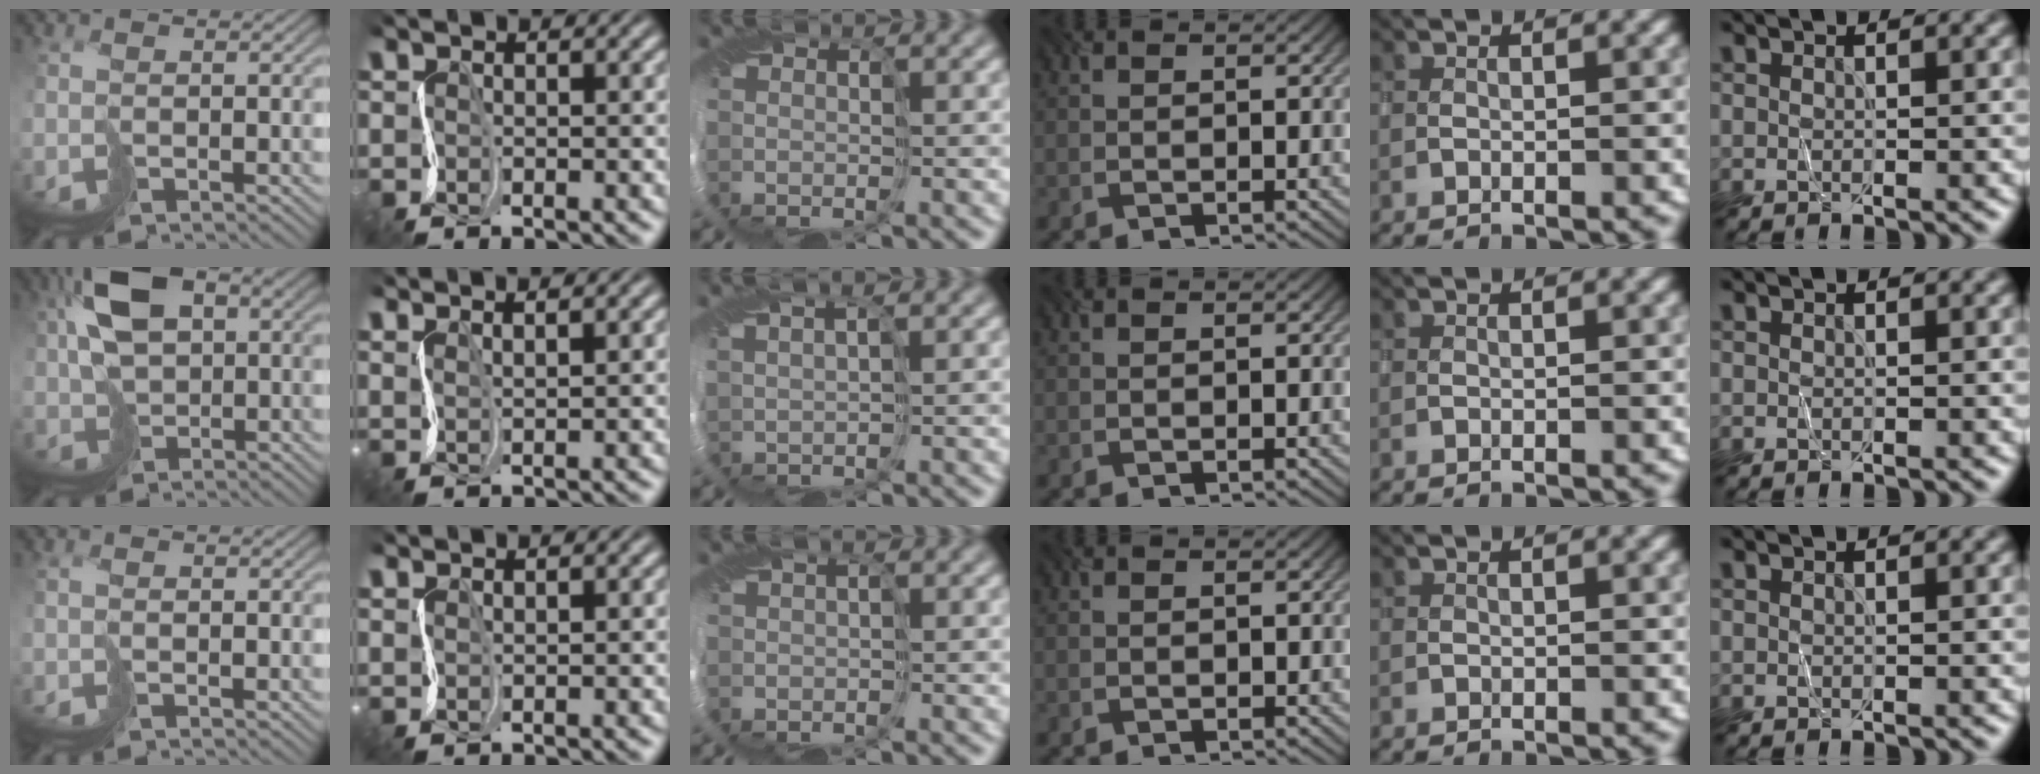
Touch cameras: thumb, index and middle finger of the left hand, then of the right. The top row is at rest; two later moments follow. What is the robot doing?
{"motion": "cut", "object": "receipt paper"}